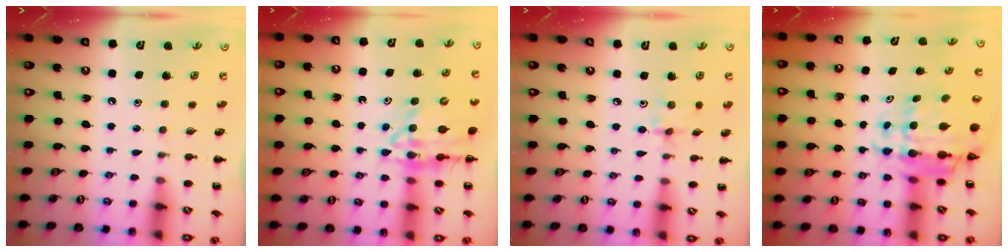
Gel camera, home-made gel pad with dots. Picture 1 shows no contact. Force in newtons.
{"total": 14.6, "press": 14.1, "slide": 3.8}
{"total": 2.4, "press": 2.4, "slide": 0.5}
{"total": 9.6, "press": 9.2, "slide": 2.7}